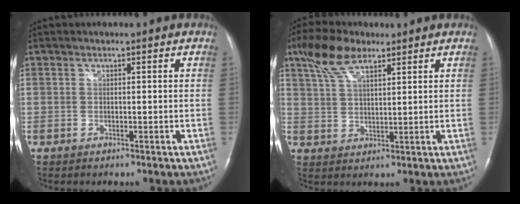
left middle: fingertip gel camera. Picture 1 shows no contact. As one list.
[{"total": 7.8, "force": [5.1, 2.8, 5.1], "torque": [-0.111, 0.022, 0.104]}]